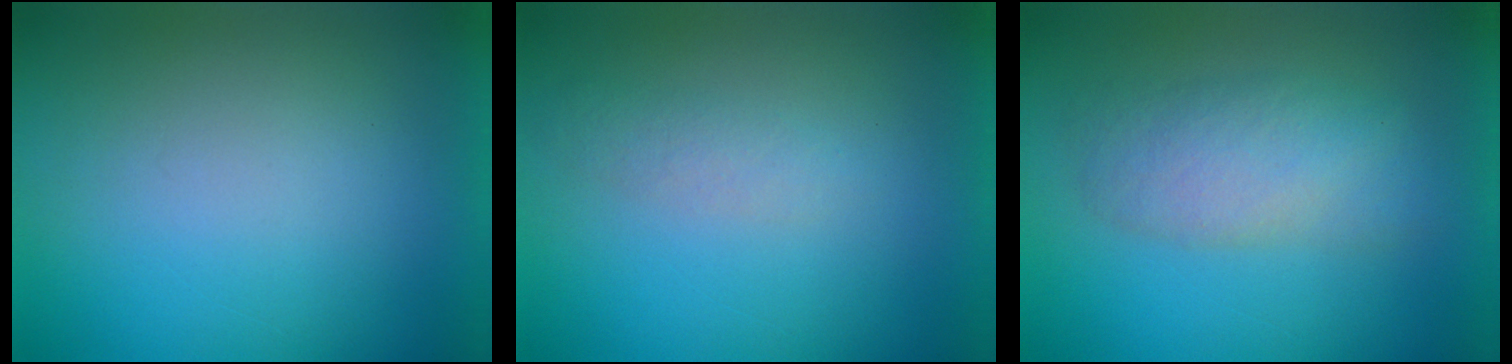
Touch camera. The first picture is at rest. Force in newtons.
{"total": 1.8}
{"total": 4.2}